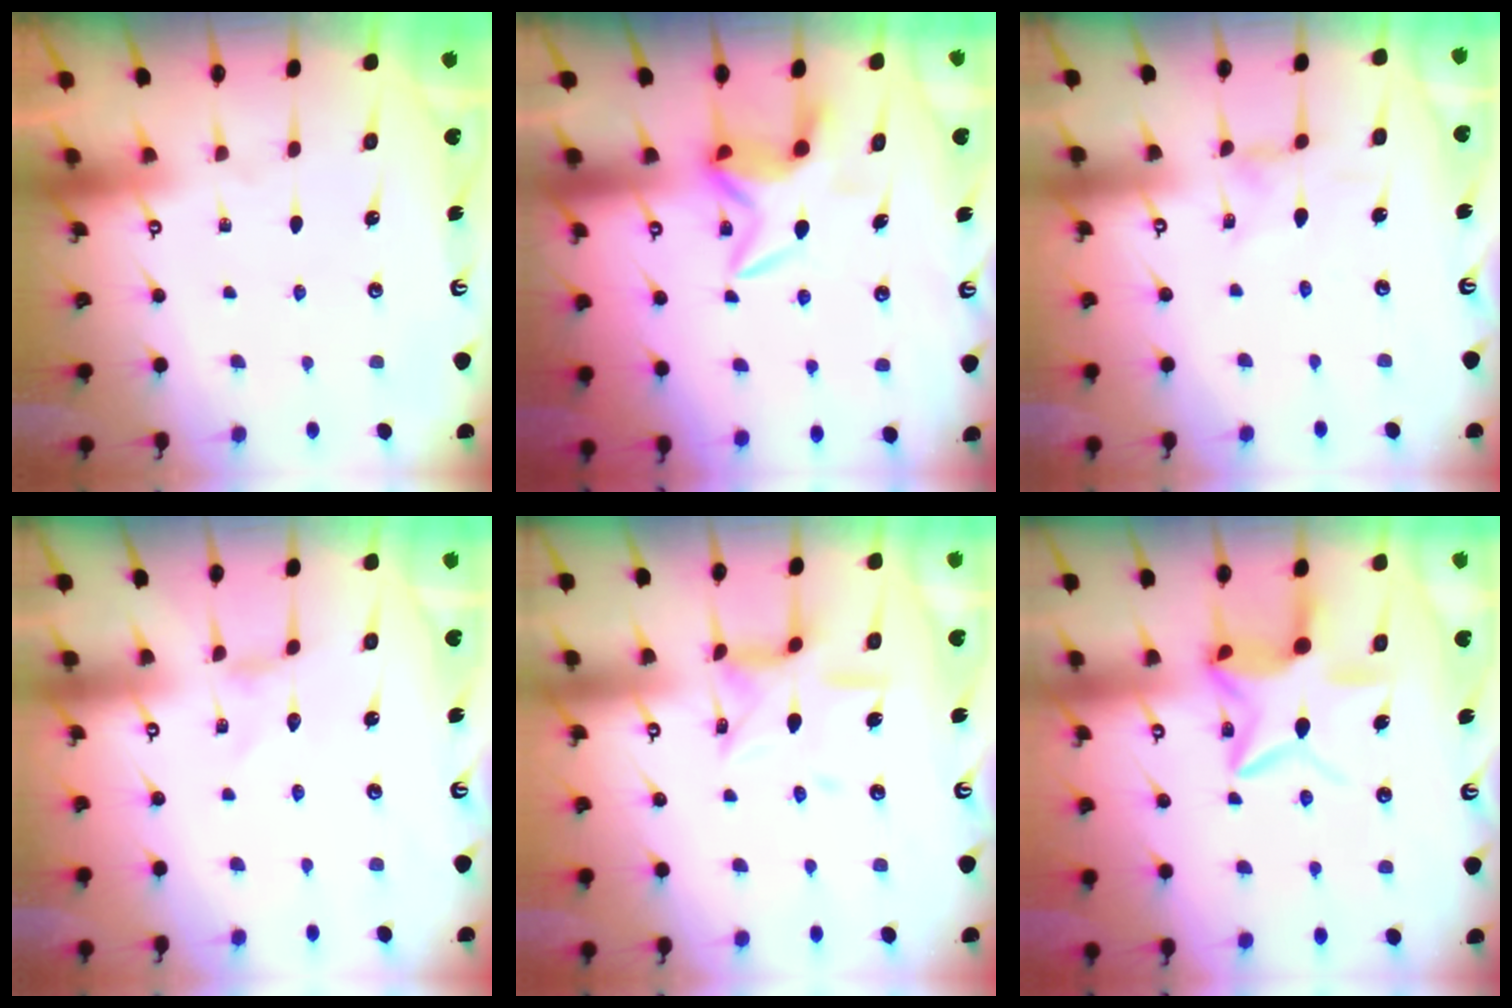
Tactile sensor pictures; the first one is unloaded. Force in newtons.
{"total": 6.7, "press": 6.7, "slide": 0.4}
{"total": 1.0, "press": 0.9, "slide": 0.3}
{"total": 0.0}
{"total": 10.9, "press": 10.8, "slide": 0.9}
{"total": 12.2, "press": 12.2, "slide": 1.1}